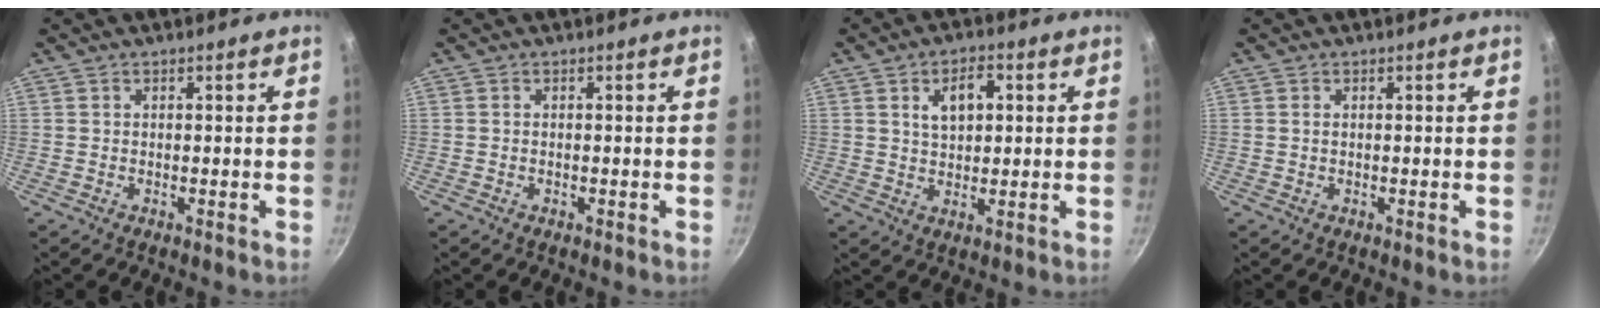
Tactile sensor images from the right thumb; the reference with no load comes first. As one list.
[{"total": 0.0}, {"total": 6.8, "force": [1.9, 4.0, 5.1], "torque": [-0.067, 0.002, 0.032]}, {"total": 0.6, "force": [0.1, 0.3, 0.5], "torque": [-0.009, 0.001, 0.002]}]